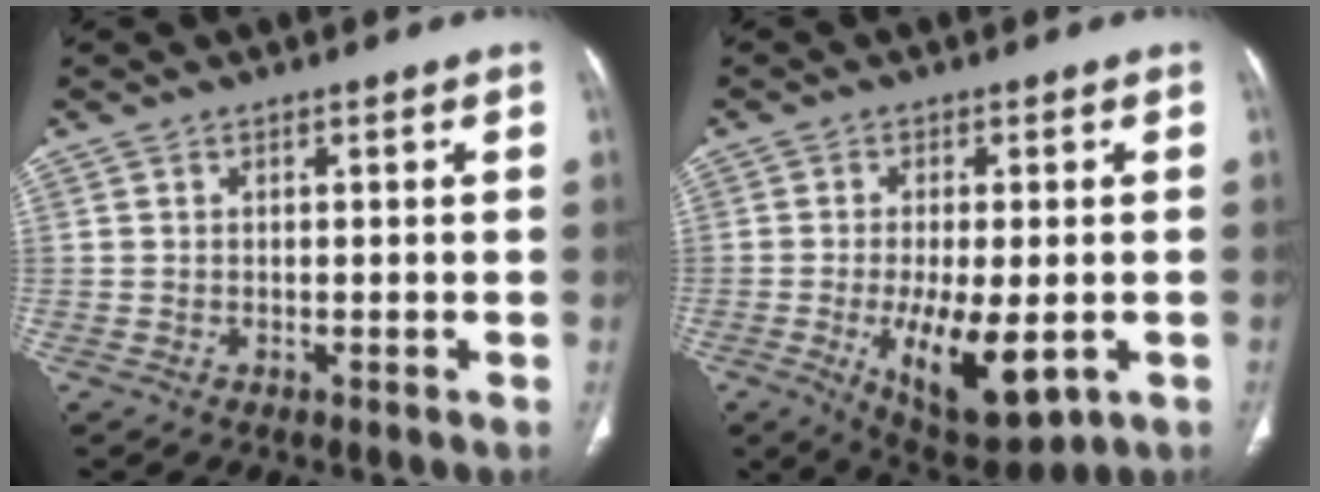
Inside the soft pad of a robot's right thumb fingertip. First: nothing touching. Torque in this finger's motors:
{"motor_torque": [2.27, 2.73, 0.10, 0.00, 0.38]}